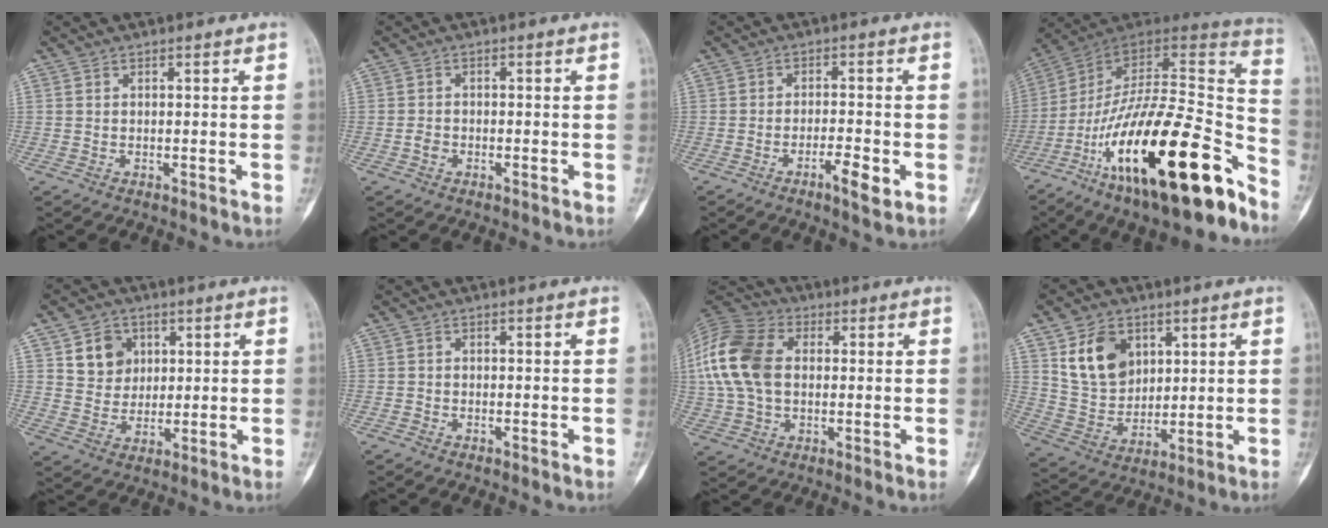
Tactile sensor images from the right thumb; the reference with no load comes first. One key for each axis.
{"total": 1.5, "fx": -0.8, "fy": 1.0, "fz": 0.7, "tx": -0.008, "ty": 0.004, "tz": -0.017}
{"total": 4.9, "fx": -2.3, "fy": 1.1, "fz": 4.2, "tx": -0.071, "ty": 0.009, "tz": -0.038}
{"total": 30.0, "fx": -17.2, "fy": 8.9, "fz": 22.9, "tx": -0.312, "ty": 0.080, "tz": -0.280}
{"total": 7.3, "fx": 2.7, "fy": 6.2, "fz": 2.6, "tx": -0.014, "ty": -0.010, "tz": 0.051}
{"total": 0.5, "fx": -0.5, "fy": 0.2, "fz": 0.0, "tx": -0.004, "ty": -0.001, "tz": -0.015}
{"total": 15.5, "fx": 1.6, "fy": 10.5, "fz": 11.3, "tx": -0.233, "ty": 0.021, "tz": 0.025}
{"total": 11.8, "fx": 4.9, "fy": 8.5, "fz": 6.4, "tx": -0.089, "ty": -0.025, "tz": 0.106}